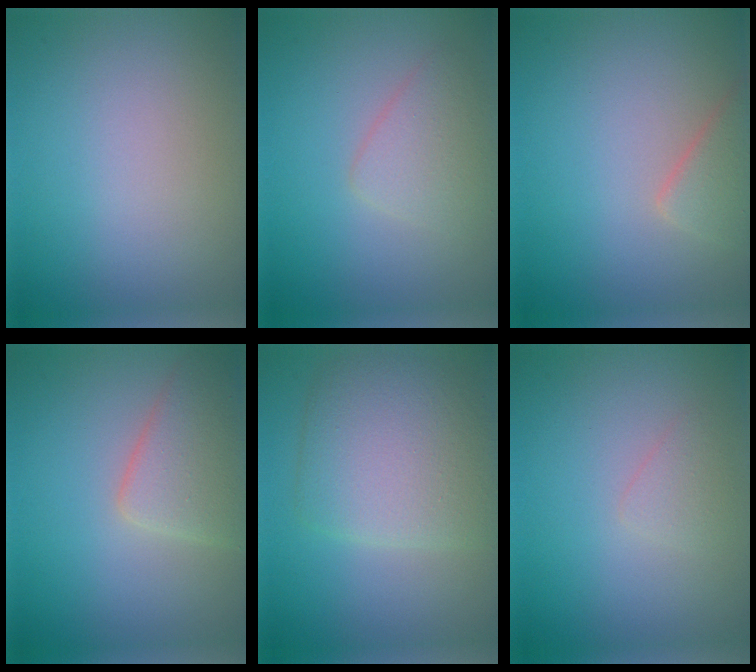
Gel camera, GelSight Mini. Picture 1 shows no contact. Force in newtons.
{"total": 2.5, "press": 2.5, "slide": 0.2}
{"total": 2.4, "press": 2.4, "slide": 0.2}
{"total": 4.0, "press": 4.0, "slide": 0.3}
{"total": 6.4, "press": 6.4, "slide": 0.2}
{"total": 1.1, "press": 1.1, "slide": 0.1}